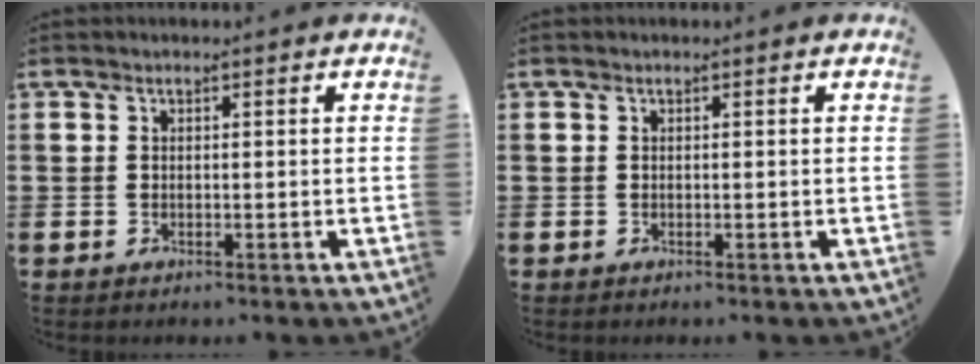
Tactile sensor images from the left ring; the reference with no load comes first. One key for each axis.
{"total": 0.0}